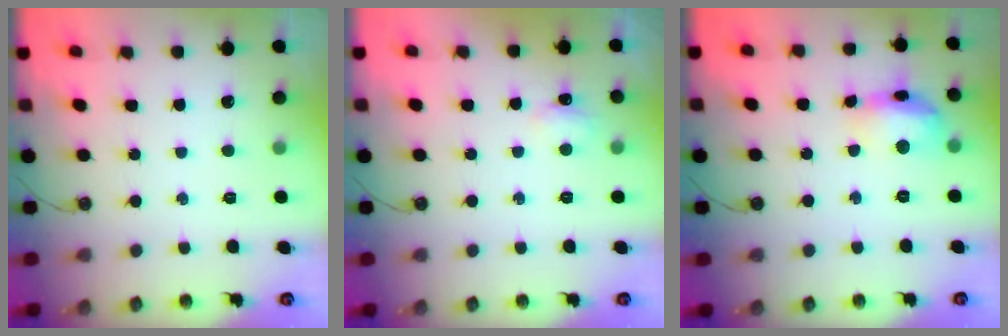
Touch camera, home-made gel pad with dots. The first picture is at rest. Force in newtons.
{"total": 5.2, "press": 5.1, "slide": 0.9}
{"total": 13.8, "press": 13.8, "slide": 1.0}